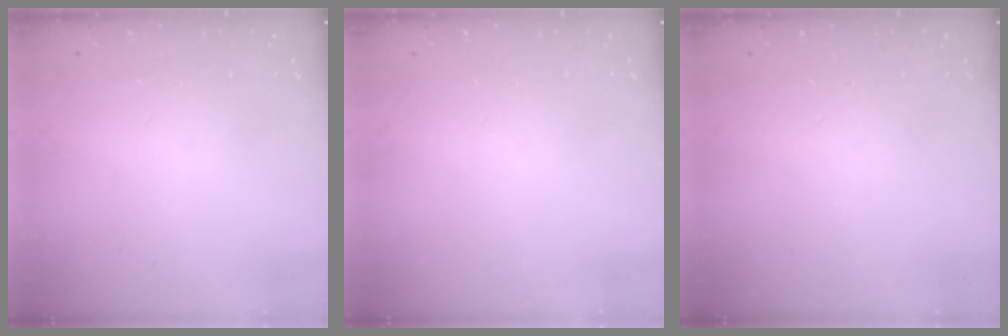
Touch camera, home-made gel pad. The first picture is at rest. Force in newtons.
{"total": 0.0}
{"total": 0.0}